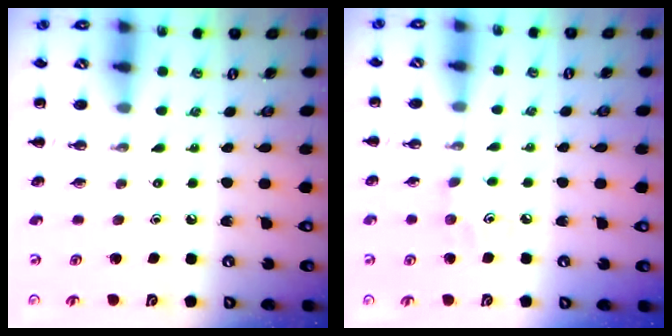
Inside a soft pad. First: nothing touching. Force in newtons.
{"total": 3.7, "press": 3.6, "slide": 0.9}